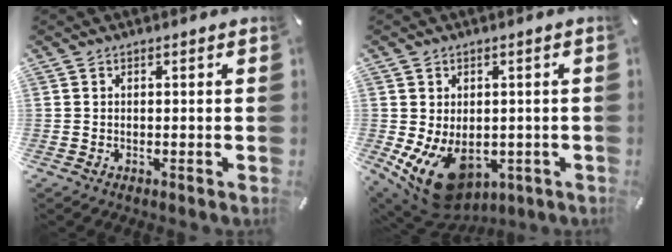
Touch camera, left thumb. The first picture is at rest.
{"total": 12.8, "force": [-4.1, 8.9, 8.2], "torque": [-0.139, 0.007, -0.063]}